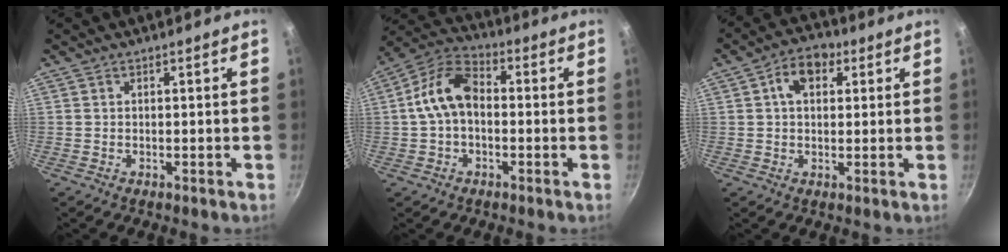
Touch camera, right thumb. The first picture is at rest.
{"total": 10.4, "force": [-0.2, 6.8, 7.9], "torque": [-0.133, 0.036, -0.017]}
{"total": 7.2, "force": [2.3, 4.9, 4.7], "torque": [-0.051, 0.007, 0.027]}